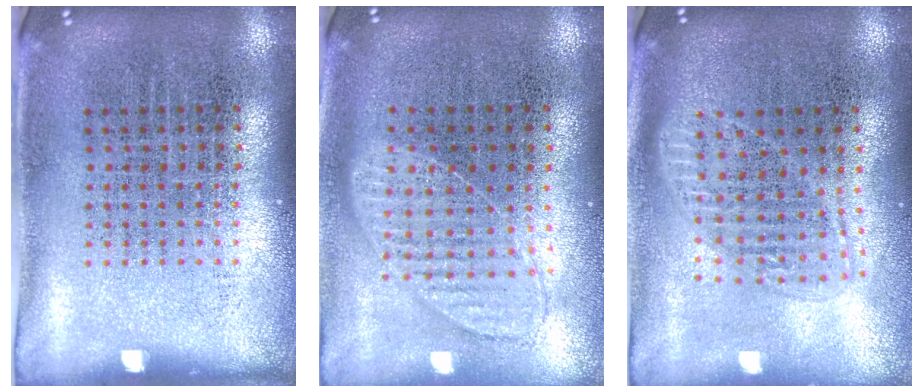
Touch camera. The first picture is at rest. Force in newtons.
{"total": 0.9, "press": 0.9, "slide": 0.2}
{"total": 1.7, "press": 1.4, "slide": 0.9}